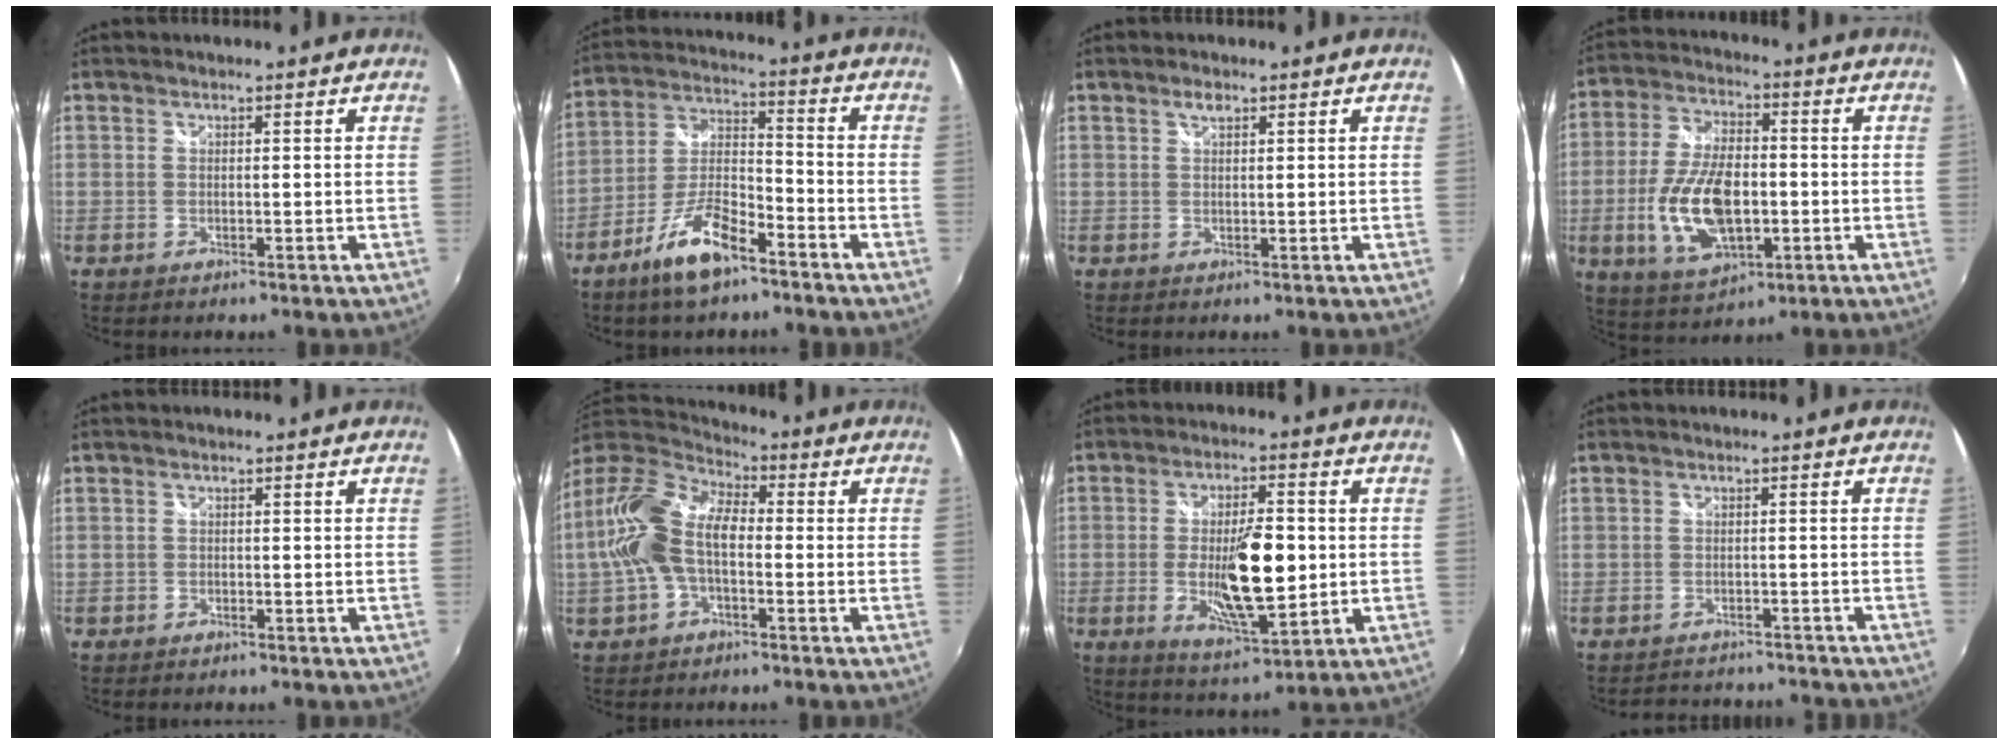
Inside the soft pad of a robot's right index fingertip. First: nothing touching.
{"total": 11.1, "force": [-7.6, 3.4, 7.4], "torque": [-0.160, 0.003, -0.140]}
{"total": 1.4, "force": [0.9, 0.6, 0.9], "torque": [-0.015, 0.004, 0.015]}
{"total": 14.8, "force": [-2.9, 7.7, 12.3], "torque": [-0.252, -0.006, -0.047]}
{"total": 0.8, "force": [-0.5, 0.6, -0.1], "torque": [-0.001, 0.000, -0.009]}
{"total": 14.1, "force": [-1.2, 7.8, 11.8], "torque": [-0.238, 0.019, -0.028]}
{"total": 13.3, "force": [-1.2, 4.4, 12.5], "torque": [-0.218, -0.014, -0.016]}
{"total": 6.5, "force": [-5.7, 2.8, 1.4], "torque": [-0.029, 0.007, -0.078]}